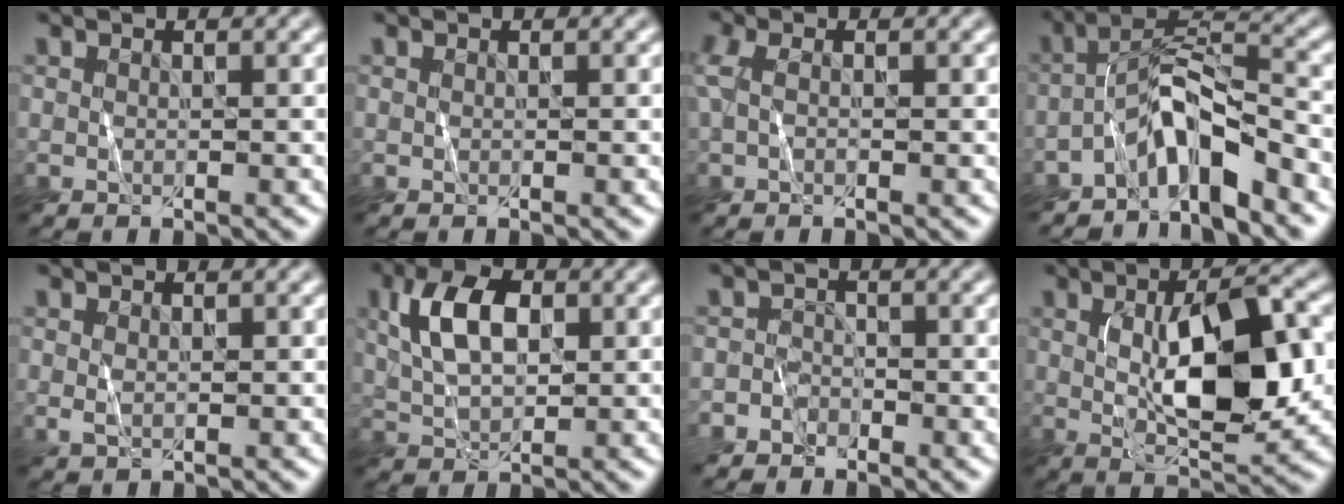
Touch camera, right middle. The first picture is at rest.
{"total": 0.0}
{"total": 1.5, "force": [0.2, 0.8, 1.2], "torque": [-0.041, 0.010, 0.001]}
{"total": 5.3, "force": [-3.6, 1.3, 3.6], "torque": [-0.062, 0.022, -0.069]}
{"total": 0.8, "force": [0.3, 0.4, 0.6], "torque": [-0.019, 0.005, 0.006]}
{"total": 5.2, "force": [1.7, 3.1, 3.9], "torque": [-0.081, 0.015, 0.030]}
{"total": 1.3, "force": [-1.0, 0.7, -0.4], "torque": [0.012, 0.013, -0.019]}
{"total": 8.9, "force": [0.4, 3.3, 8.3], "torque": [-0.131, 0.006, 0.015]}